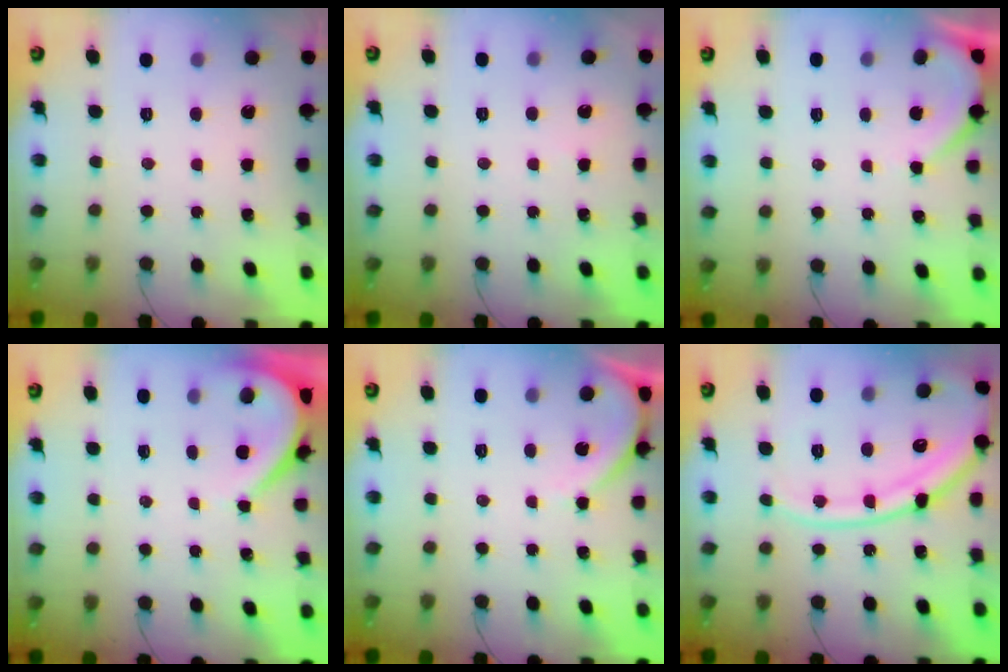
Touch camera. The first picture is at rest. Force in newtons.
{"total": 2.1, "press": 2.1, "slide": 0.3}
{"total": 3.5, "press": 3.4, "slide": 0.5}
{"total": 3.4, "press": 3.4, "slide": 0.5}
{"total": 4.0, "press": 3.9, "slide": 0.6}
{"total": 18.4, "press": 18.2, "slide": 2.3}